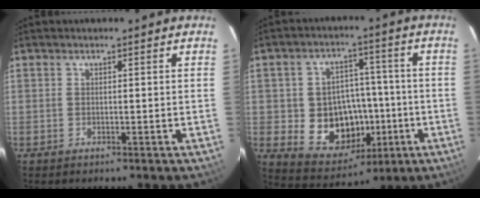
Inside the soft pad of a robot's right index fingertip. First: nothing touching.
{"total": 14.3, "force": [-3.1, 11.7, 7.6], "torque": [-0.160, 0.011, -0.025]}